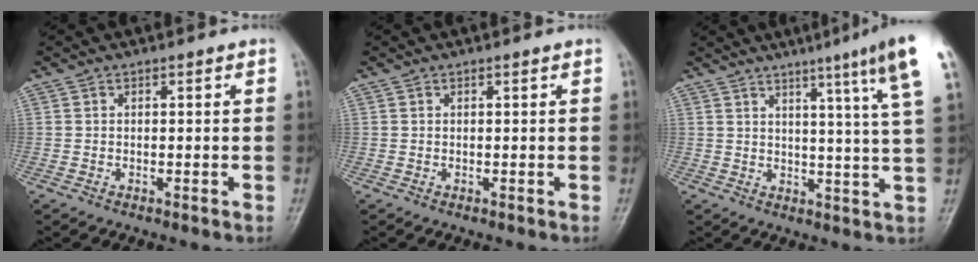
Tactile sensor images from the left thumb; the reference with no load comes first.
{"total": 0.0}
{"total": 12.9, "force": [7.4, -0.8, 10.5], "torque": [-0.143, -0.028, 0.084]}